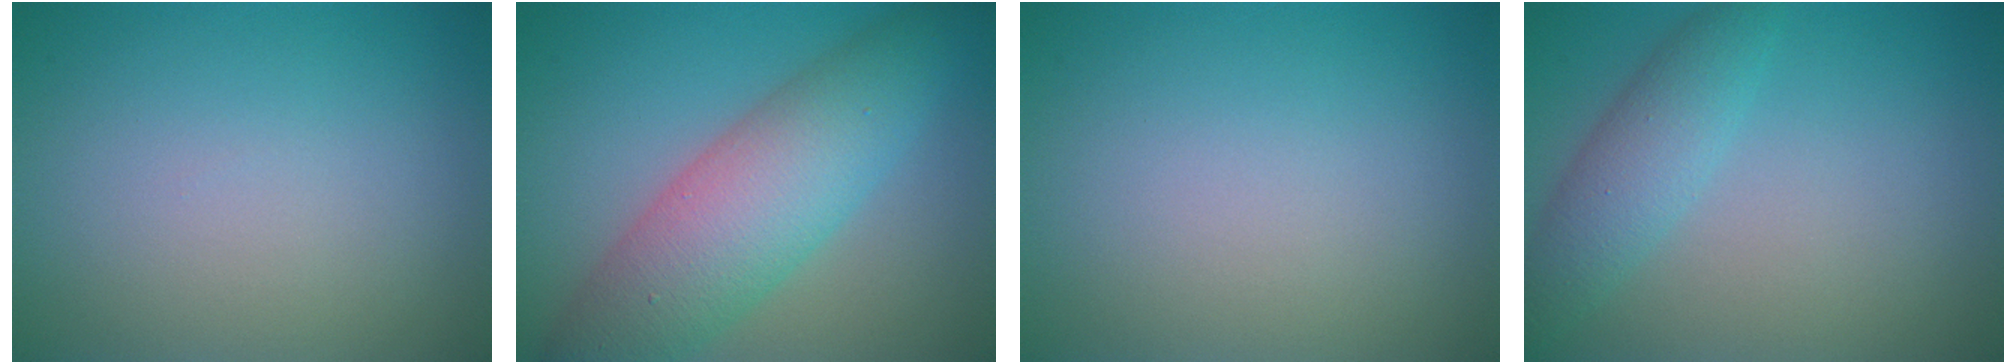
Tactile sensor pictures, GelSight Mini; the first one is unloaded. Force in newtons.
{"total": 8.0, "press": 8.0, "slide": 0.0}
{"total": 0.0}
{"total": 3.3, "press": 3.3, "slide": 0.1}